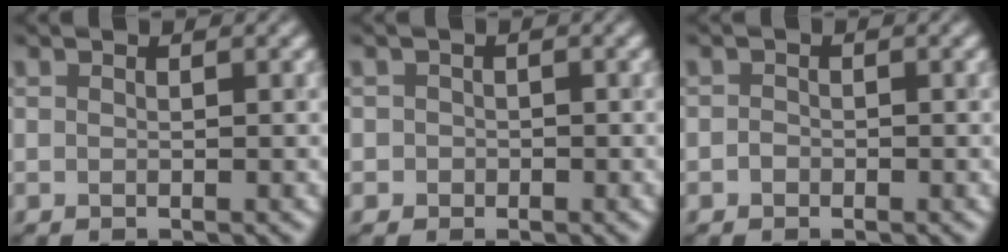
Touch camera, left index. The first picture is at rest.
{"total": 0.9, "force": [-0.2, 0.9, -0.1], "torque": [0.016, -0.001, -0.006]}
{"total": 0.6, "force": [-0.4, 0.5, 0.0], "torque": [0.003, -0.002, -0.010]}